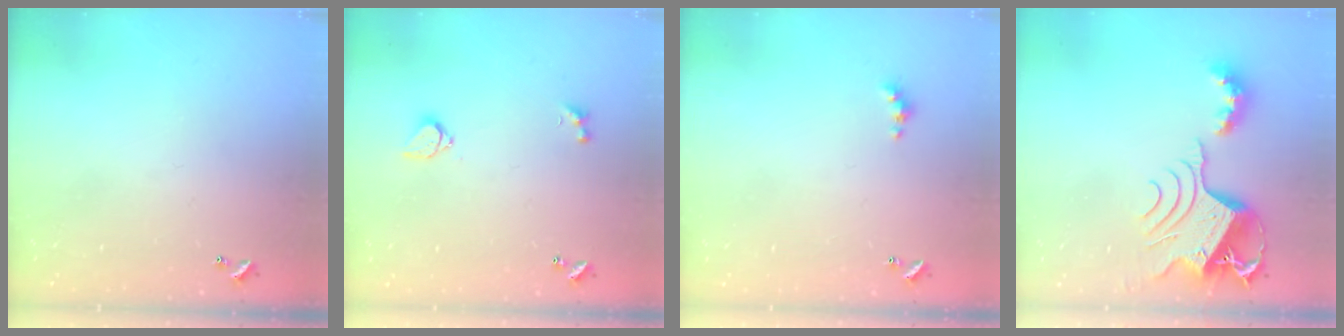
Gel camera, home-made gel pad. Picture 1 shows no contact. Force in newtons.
{"total": 3.0, "press": 2.9, "slide": 0.8}
{"total": 2.5, "press": 2.5, "slide": 0.5}
{"total": 12.5, "press": 12.4, "slide": 1.2}